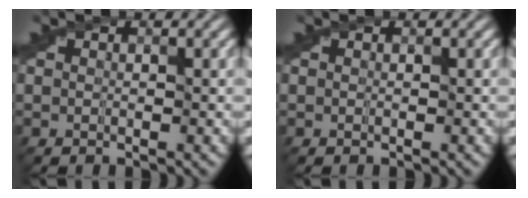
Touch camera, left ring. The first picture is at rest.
{"total": 0.0}